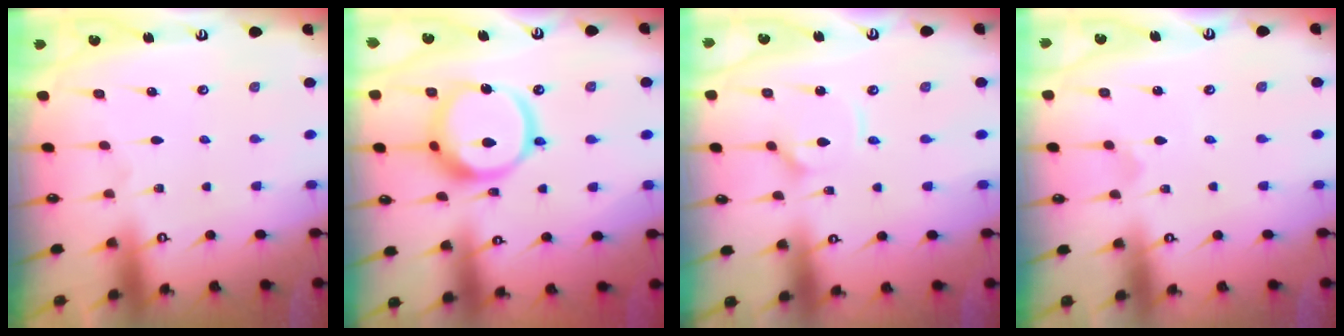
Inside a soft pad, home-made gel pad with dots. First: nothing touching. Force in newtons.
{"total": 15.8, "press": 15.7, "slide": 2.0}
{"total": 4.4, "press": 4.3, "slide": 0.8}
{"total": 1.9, "press": 1.9, "slide": 0.5}